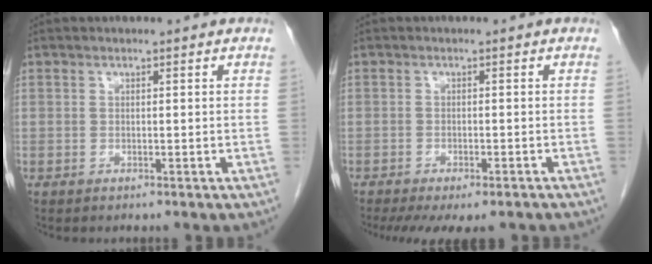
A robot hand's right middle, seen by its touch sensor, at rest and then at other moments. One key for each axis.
{"total": 10.1, "fx": -7.9, "fy": 3.1, "fz": 5.5, "tx": -0.091, "ty": -0.013, "tz": -0.106}